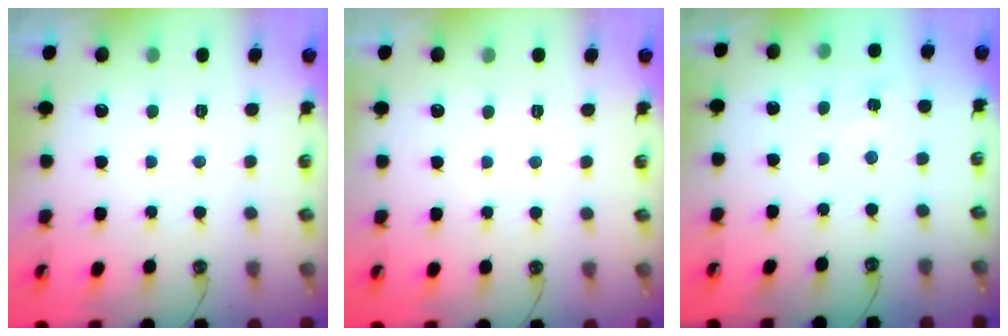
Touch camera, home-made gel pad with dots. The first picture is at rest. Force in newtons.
{"total": 0.0}
{"total": 3.5, "press": 3.5, "slide": 0.5}